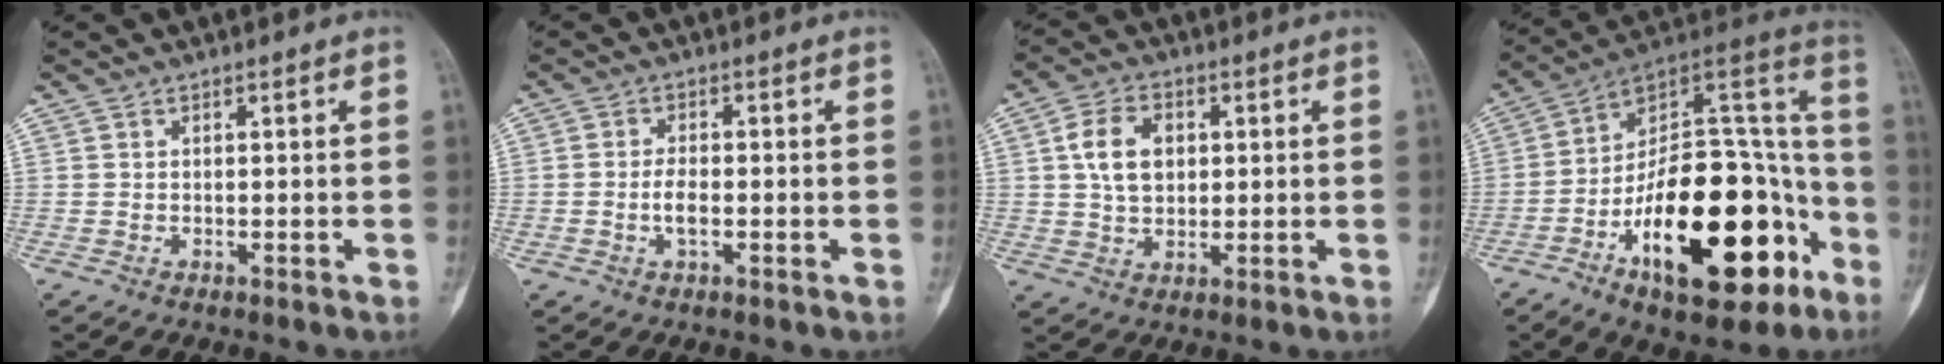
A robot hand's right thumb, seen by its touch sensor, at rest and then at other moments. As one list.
[{"total": 3.0, "force": [-0.7, 1.4, 2.6], "torque": [-0.049, 0.006, -0.016]}, {"total": 8.3, "force": [1.7, 5.7, 5.8], "torque": [-0.087, 0.001, 0.028]}, {"total": 30.1, "force": [-12.5, 13.6, 23.7], "torque": [-0.315, 0.083, -0.185]}]